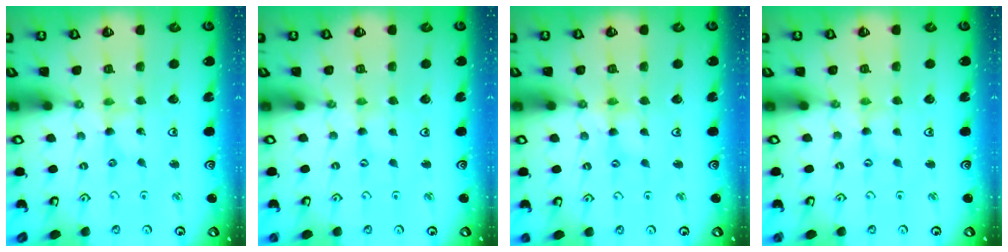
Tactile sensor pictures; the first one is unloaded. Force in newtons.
{"total": 0.0}
{"total": 3.6, "press": 3.5, "slide": 0.4}
{"total": 0.0}